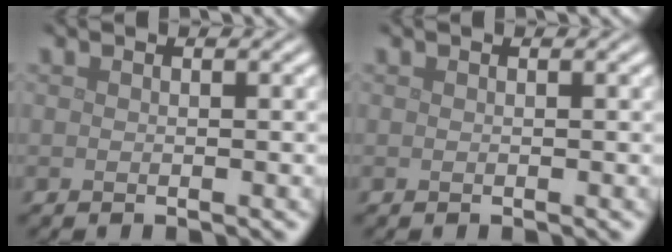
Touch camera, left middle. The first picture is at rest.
{"total": 0.0}